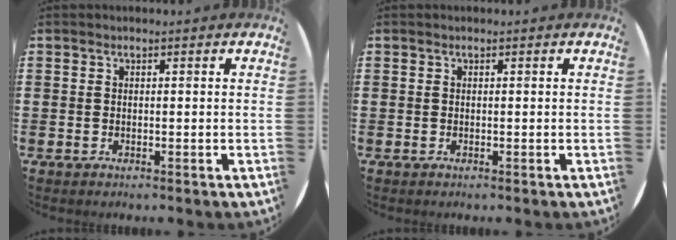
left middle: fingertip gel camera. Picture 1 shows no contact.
{"total": 0.0}